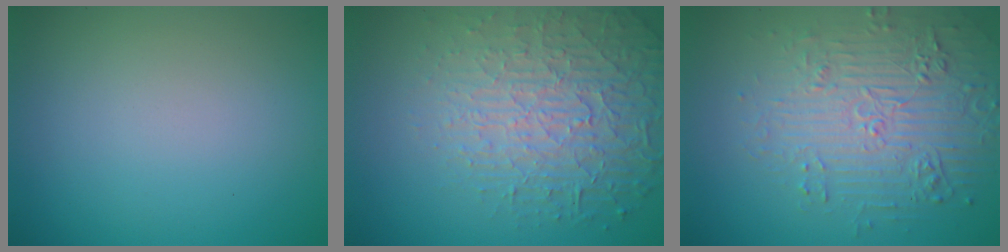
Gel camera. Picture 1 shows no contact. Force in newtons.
{"total": 6.5, "press": 5.1, "slide": 4.1}
{"total": 5.6, "press": 4.6, "slide": 3.1}